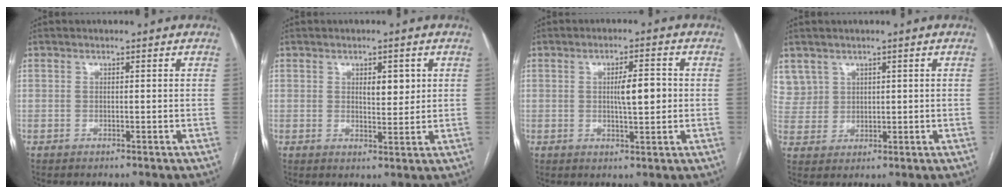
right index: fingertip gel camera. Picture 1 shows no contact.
{"total": 3.5, "force": [1.2, 1.5, 2.9], "torque": [-0.042, -0.001, 0.019]}
{"total": 5.1, "force": [0.3, 1.0, 5.0], "torque": [-0.080, 0.005, 0.005]}
{"total": 5.6, "force": [3.3, 4.5, 0.1], "torque": [0.000, 0.012, 0.073]}